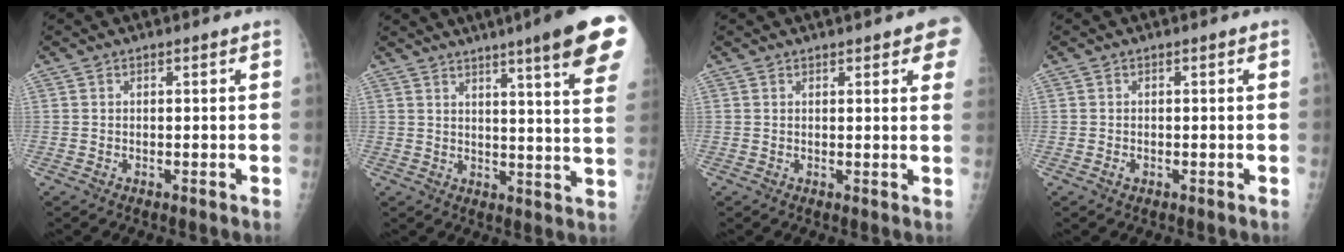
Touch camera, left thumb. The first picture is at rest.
{"total": 17.0, "force": [10.7, 1.0, 13.2], "torque": [-0.152, -0.042, 0.124]}
{"total": 6.8, "force": [3.9, 1.8, 5.3], "torque": [-0.041, -0.003, 0.045]}
{"total": 0.7, "force": [-0.2, 0.4, 0.5], "torque": [-0.011, 0.010, 0.000]}